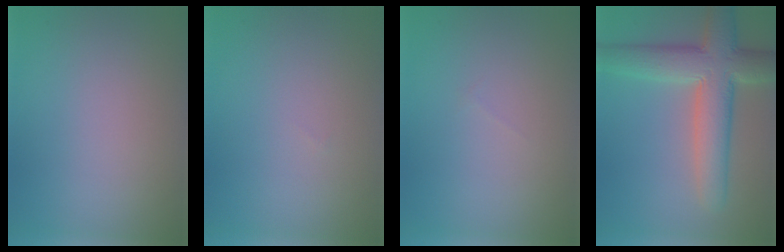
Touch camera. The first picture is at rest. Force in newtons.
{"total": 0.0}
{"total": 0.0}
{"total": 7.8, "press": 7.8, "slide": 0.2}